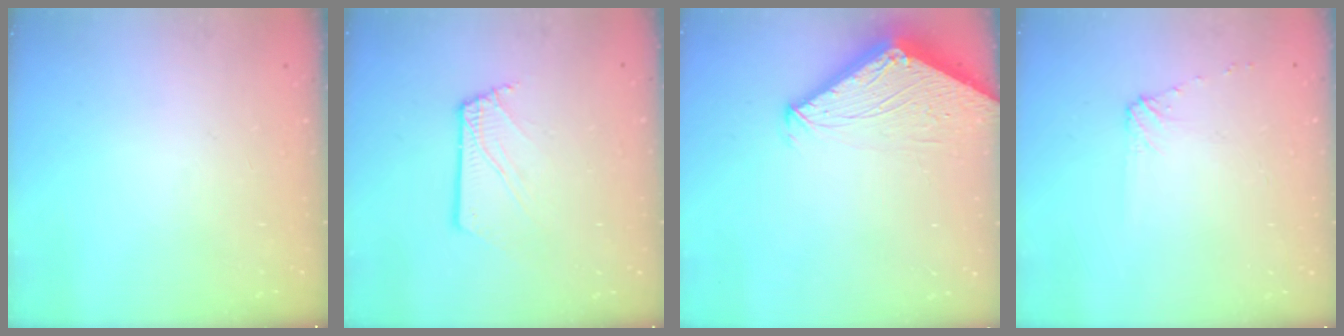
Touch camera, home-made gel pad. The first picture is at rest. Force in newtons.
{"total": 3.3, "press": 3.3, "slide": 0.4}
{"total": 3.5, "press": 3.4, "slide": 0.4}
{"total": 4.8, "press": 4.7, "slide": 0.7}